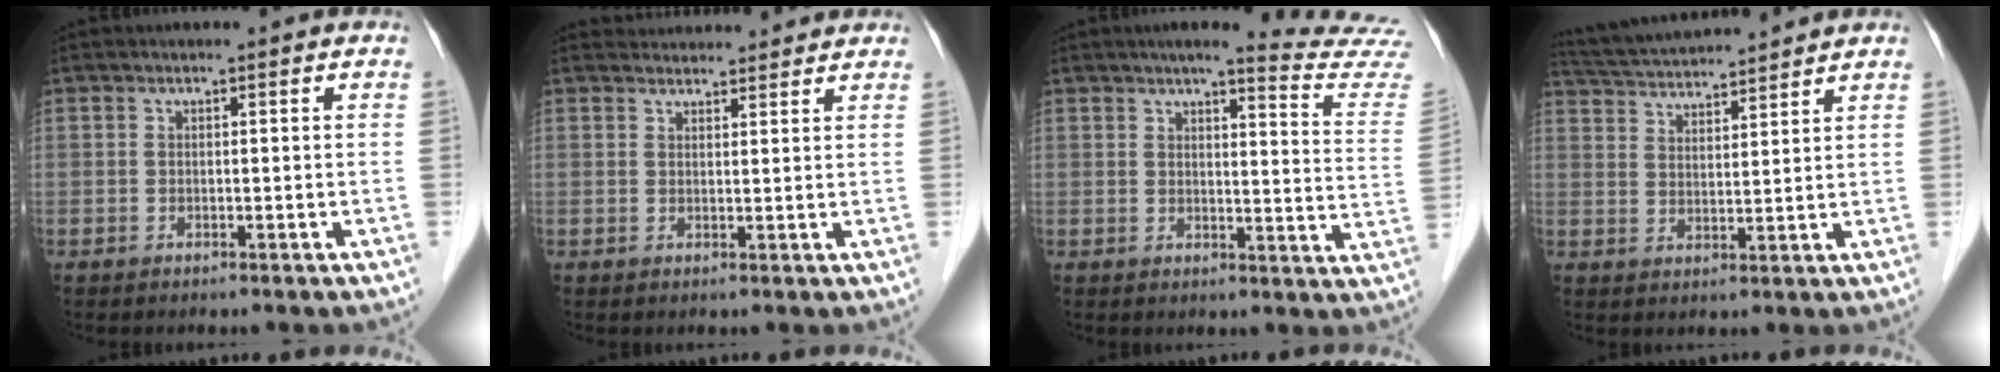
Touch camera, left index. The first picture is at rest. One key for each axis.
{"total": 5.7, "fx": 5.5, "fy": 1.1, "fz": 0.6, "tx": -0.004, "ty": 0.021, "tz": 0.064}
{"total": 13.7, "fx": 13.1, "fy": -1.1, "fz": 4.1, "tx": -0.041, "ty": -0.095, "tz": 0.127}
{"total": 11.2, "fx": 10.5, "fy": 0.3, "fz": 3.8, "tx": -0.081, "ty": 0.023, "tz": 0.173}